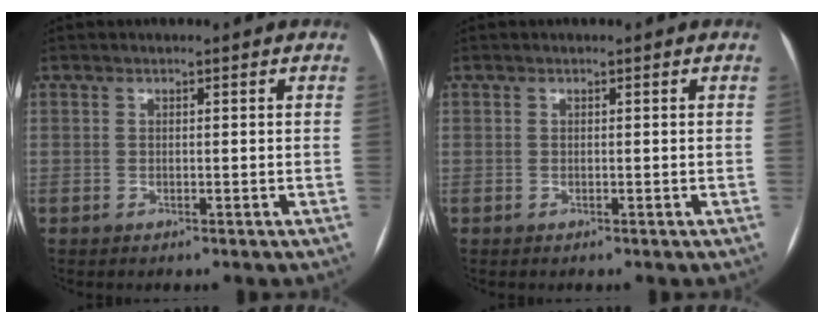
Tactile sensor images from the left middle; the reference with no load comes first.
{"total": 0.0}